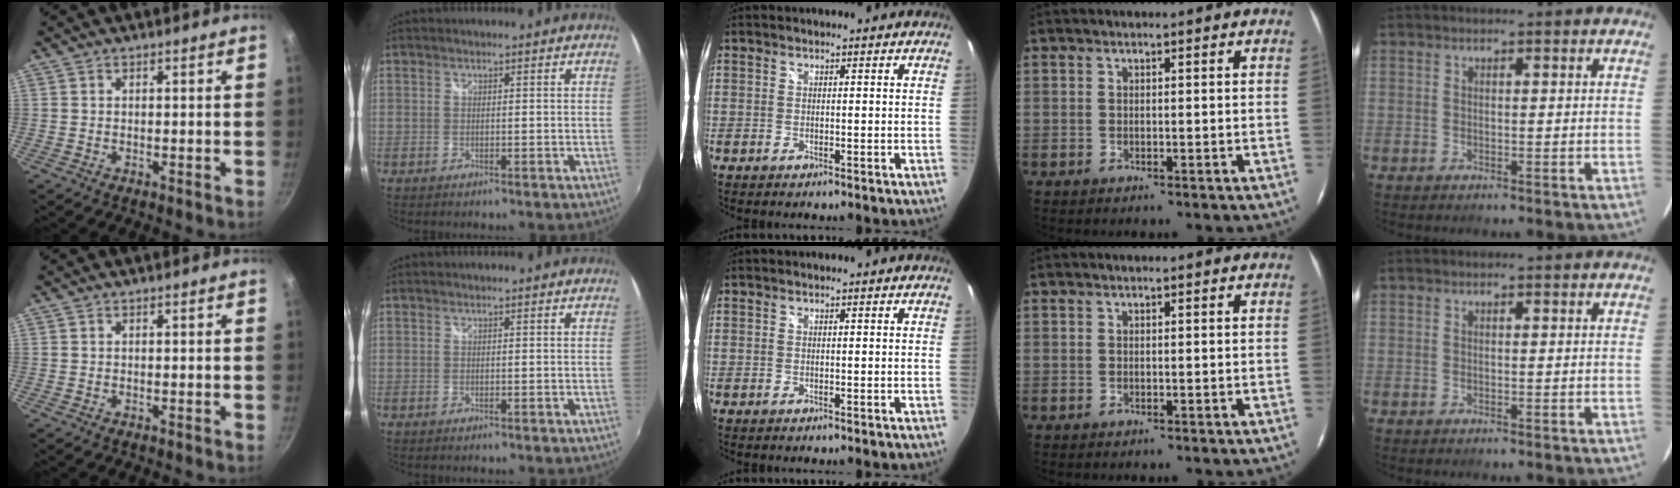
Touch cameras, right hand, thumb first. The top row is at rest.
{}